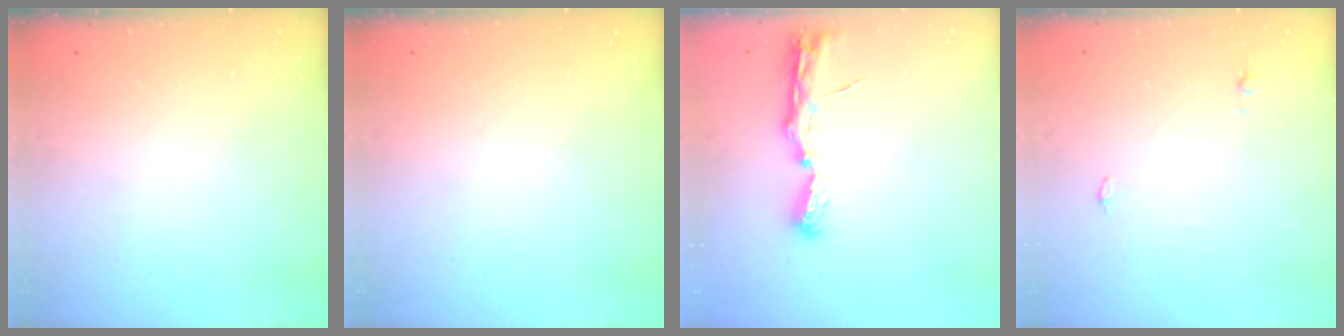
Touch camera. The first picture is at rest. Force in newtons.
{"total": 0.0}
{"total": 8.0, "press": 8.0, "slide": 0.8}
{"total": 3.7, "press": 3.3, "slide": 1.7}